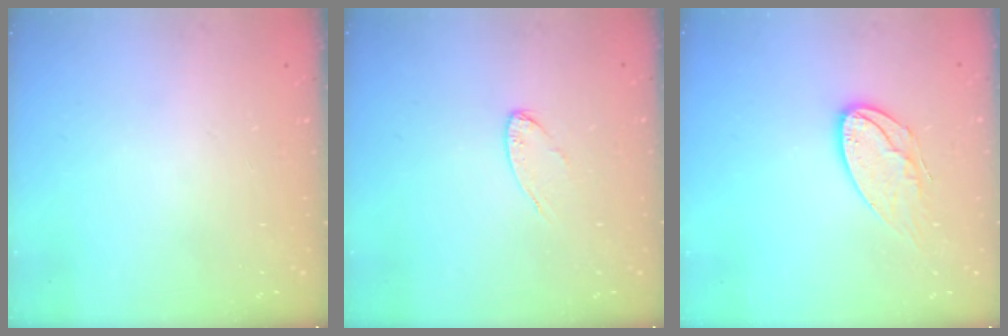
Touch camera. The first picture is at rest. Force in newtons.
{"total": 6.1, "press": 6.1, "slide": 0.4}
{"total": 11.6, "press": 11.5, "slide": 0.7}